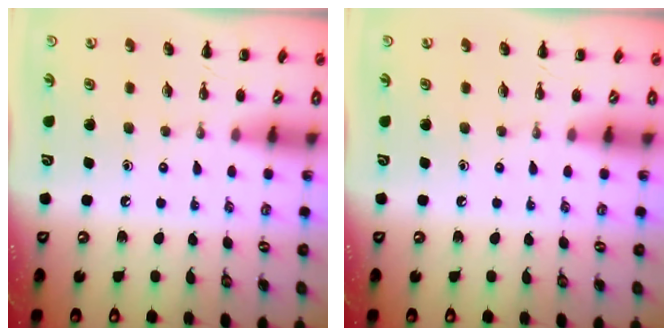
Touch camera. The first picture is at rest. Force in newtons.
{"total": 0.0}